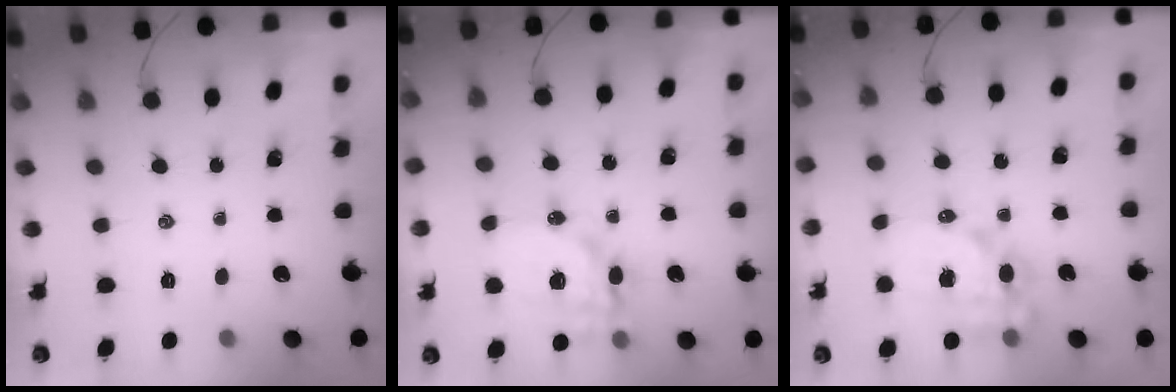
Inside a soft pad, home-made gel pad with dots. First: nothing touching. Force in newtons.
{"total": 15.1, "press": 14.7, "slide": 3.3}
{"total": 13.4, "press": 13.0, "slide": 3.3}